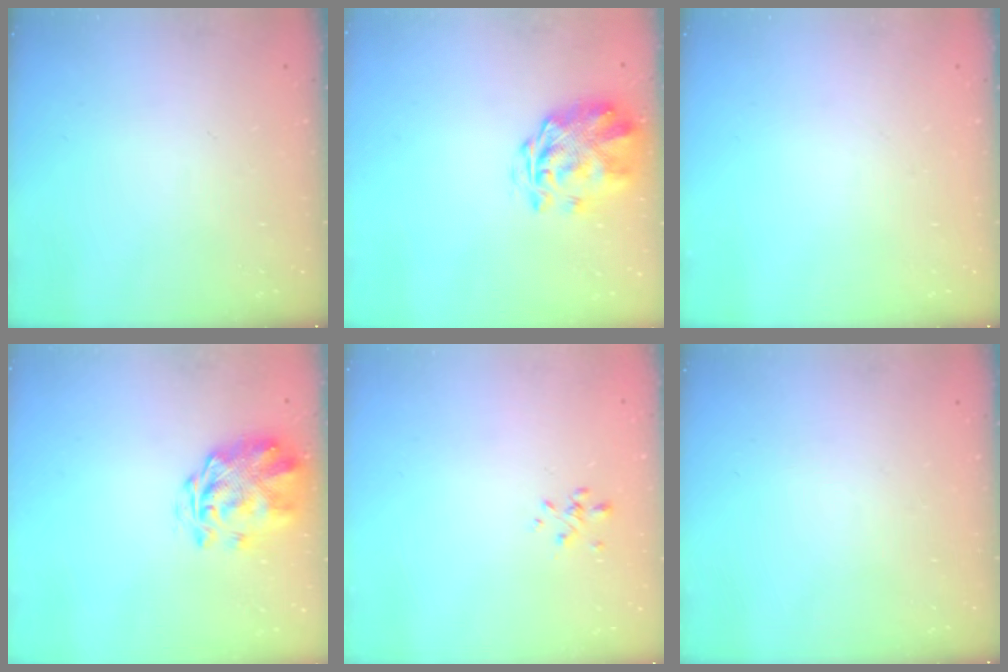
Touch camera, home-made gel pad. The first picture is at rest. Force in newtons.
{"total": 3.2, "press": 2.8, "slide": 1.6}
{"total": 0.0}
{"total": 3.2, "press": 2.8, "slide": 1.6}
{"total": 0.0}
{"total": 0.0}